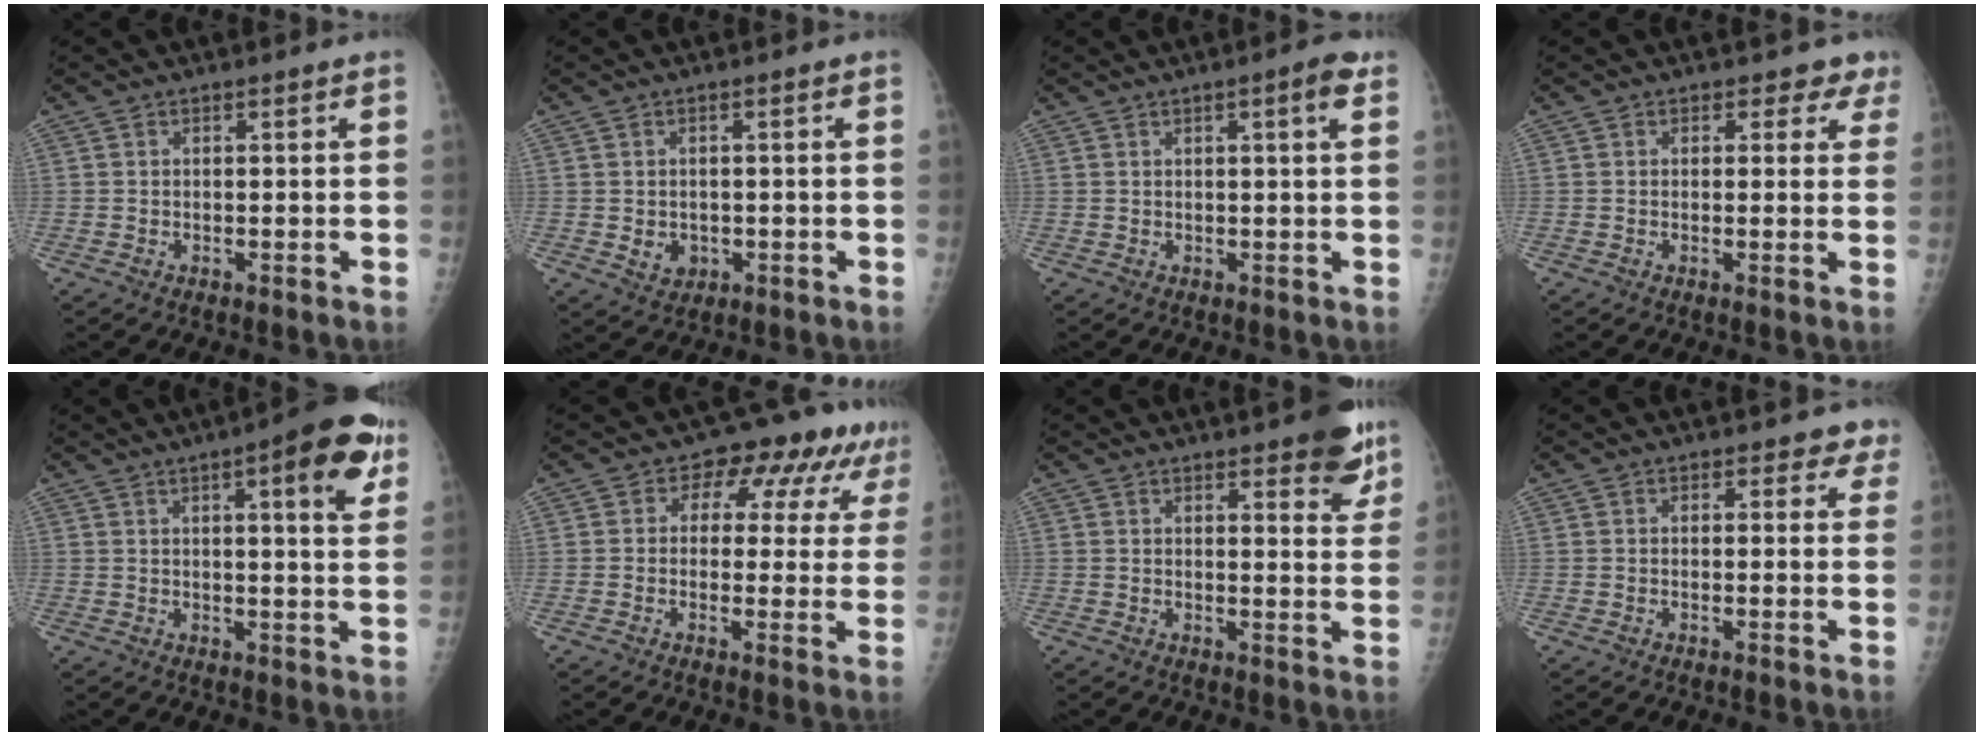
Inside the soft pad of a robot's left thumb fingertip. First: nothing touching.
{"total": 3.1, "force": [-0.6, 2.7, 1.3], "torque": [-0.006, -0.001, 0.001]}
{"total": 3.5, "force": [1.5, 0.5, 3.1], "torque": [-0.039, 0.000, 0.018]}
{"total": 3.1, "force": [2.2, 2.2, 0.3], "torque": [0.031, -0.011, 0.009]}
{"total": 11.7, "force": [5.4, 2.9, 9.9], "torque": [-0.108, -0.014, 0.059]}
{"total": 10.6, "force": [4.8, 7.0, 6.4], "torque": [-0.022, 0.003, 0.051]}
{"total": 8.5, "force": [5.7, 2.7, 5.6], "torque": [-0.040, -0.030, 0.068]}
{"total": 3.0, "force": [2.2, 1.9, 0.4], "torque": [0.031, -0.011, 0.012]}